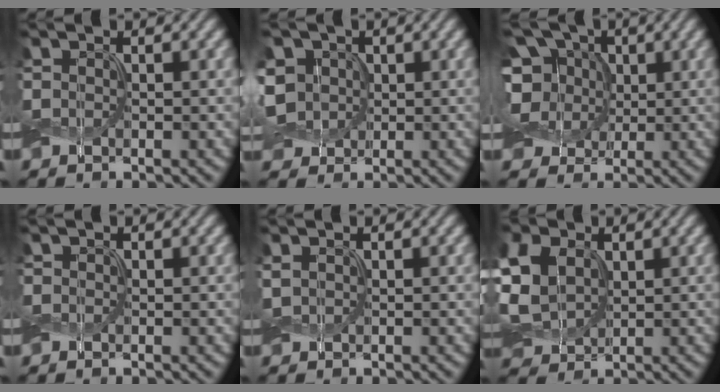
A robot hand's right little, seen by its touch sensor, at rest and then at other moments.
{"total": 5.9, "force": [0.9, 5.0, 3.0], "torque": [-0.089, 0.026, 0.003]}
{"total": 8.9, "force": [1.4, 7.1, 5.1], "torque": [-0.110, 0.033, 0.000]}
{"total": 0.0}
{"total": 0.8, "force": [0.3, 0.6, 0.4], "torque": [-0.010, 0.003, 0.008]}
{"total": 6.6, "force": [0.8, 4.9, 4.4], "torque": [-0.128, 0.013, 0.010]}